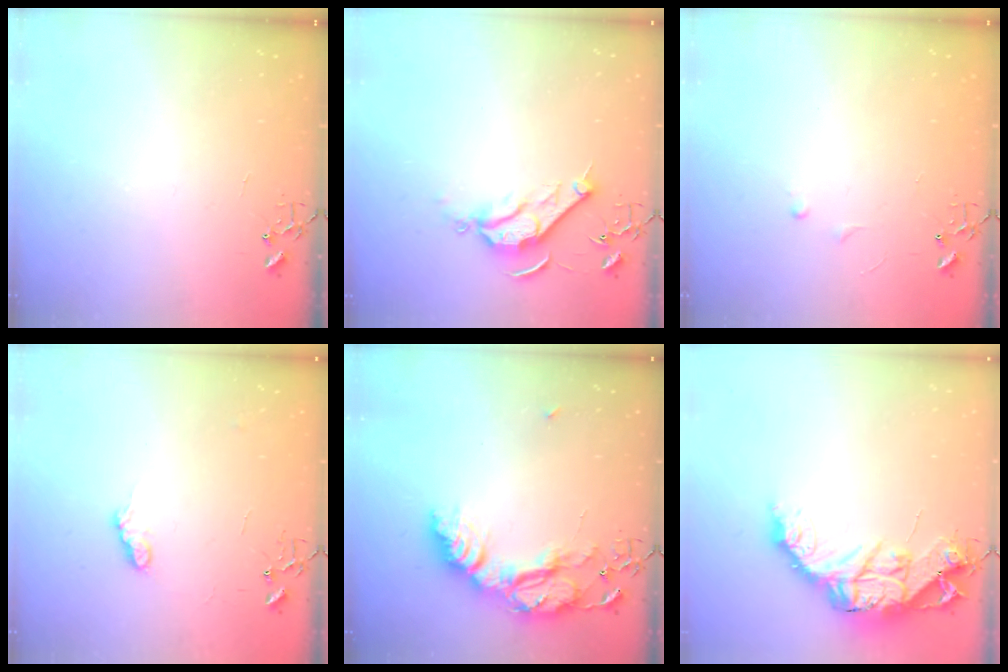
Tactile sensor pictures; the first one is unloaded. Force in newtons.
{"total": 9.1, "press": 9.1, "slide": 0.1}
{"total": 3.4, "press": 3.4, "slide": 0.5}
{"total": 7.6, "press": 7.6, "slide": 0.5}
{"total": 20.7, "press": 20.6, "slide": 1.8}
{"total": 16.2, "press": 16.2, "slide": 1.5}